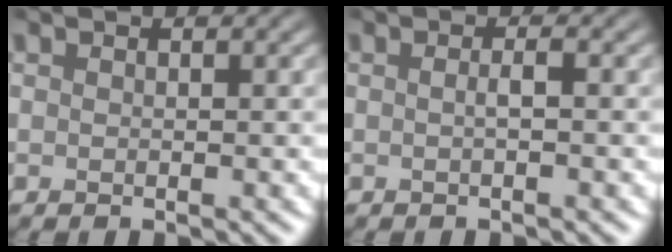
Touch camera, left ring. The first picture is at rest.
{"total": 1.0, "force": [-0.1, 0.1, 1.0], "torque": [-0.018, 0.000, -0.003]}